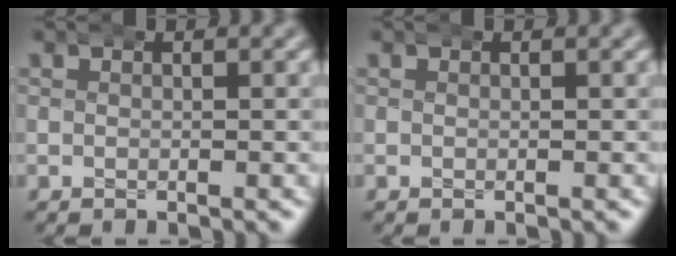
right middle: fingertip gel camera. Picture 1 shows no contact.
{"total": 0.0}